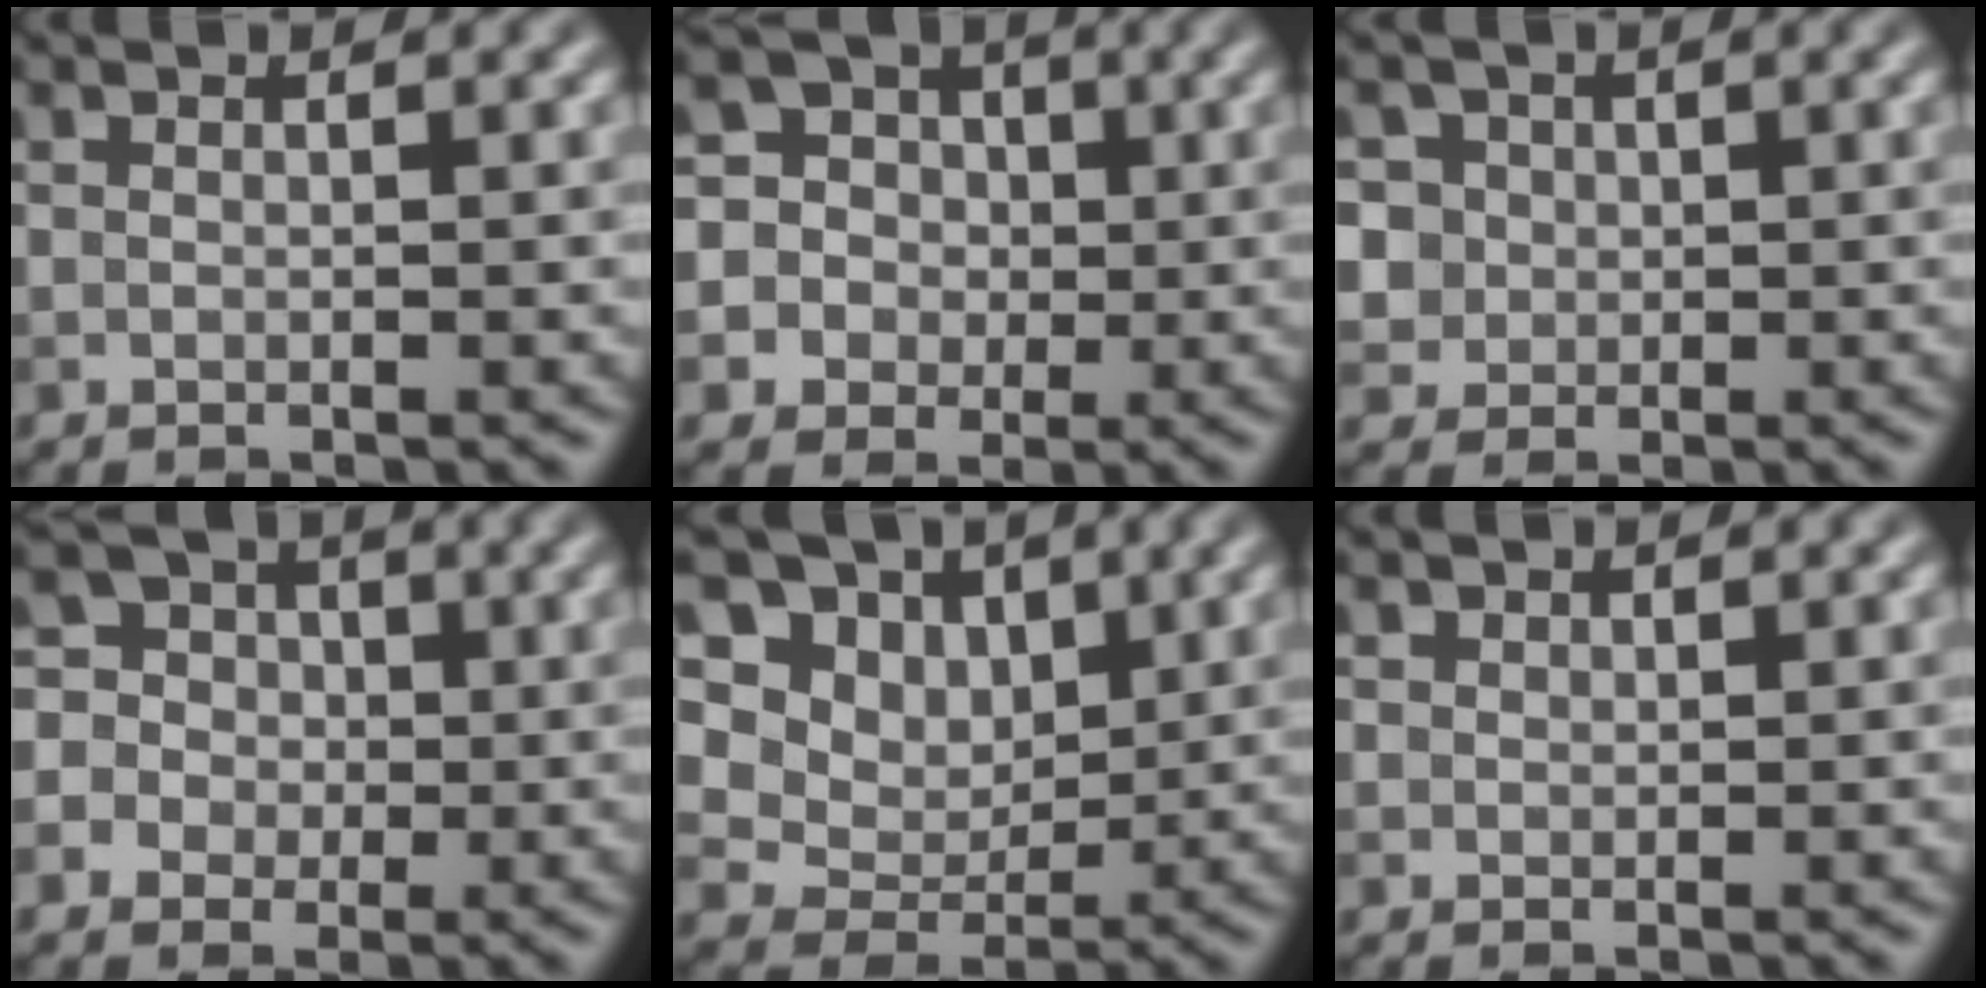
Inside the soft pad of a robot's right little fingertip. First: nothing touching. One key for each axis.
{"total": 7.3, "fx": 0.2, "fy": 7.1, "fz": 1.5, "tx": -0.046, "ty": 0.032, "tz": -0.005}
{"total": 5.1, "fx": 1.7, "fy": 4.5, "fz": 1.7, "tx": -0.026, "ty": 0.023, "tz": 0.017}
{"total": 6.7, "fx": -1.0, "fy": 6.5, "fz": 1.5, "tx": -0.032, "ty": 0.026, "tz": -0.049}
{"total": 11.8, "fx": 5.7, "fy": 8.6, "fz": 5.8, "tx": -0.112, "ty": 0.011, "tz": 0.102}
{"total": 0.9, "fx": 0.6, "fy": 0.7, "fz": 0.1, "tx": 0.001, "ty": -0.003, "tz": 0.010}